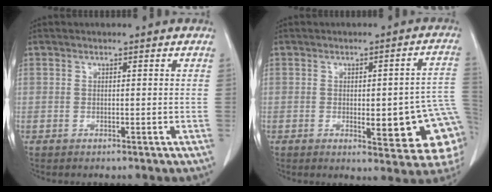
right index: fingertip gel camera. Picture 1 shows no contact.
{"total": 14.8, "force": [-3.0, 3.8, 14.0], "torque": [-0.114, 0.017, -0.017]}